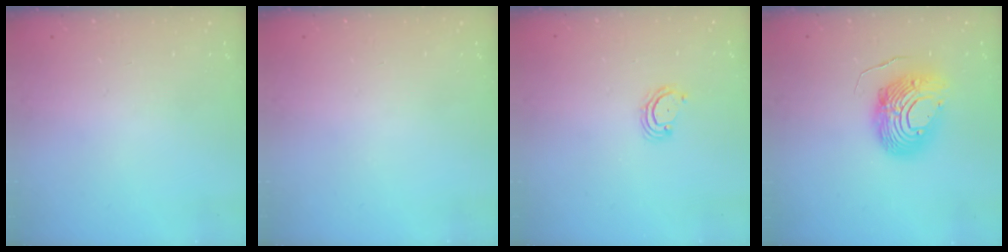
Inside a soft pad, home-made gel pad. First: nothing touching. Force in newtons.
{"total": 0.0}
{"total": 3.6, "press": 3.6, "slide": 0.4}
{"total": 12.2, "press": 12.2, "slide": 1.2}